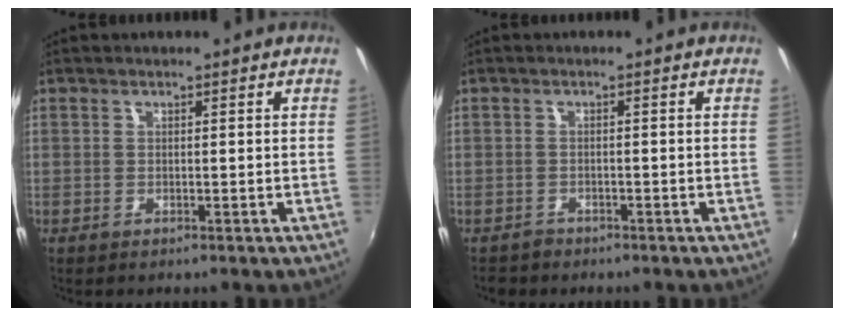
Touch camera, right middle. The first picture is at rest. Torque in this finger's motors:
{"motor_torque": [0.07, -0.19, 0.04, 0.01]}